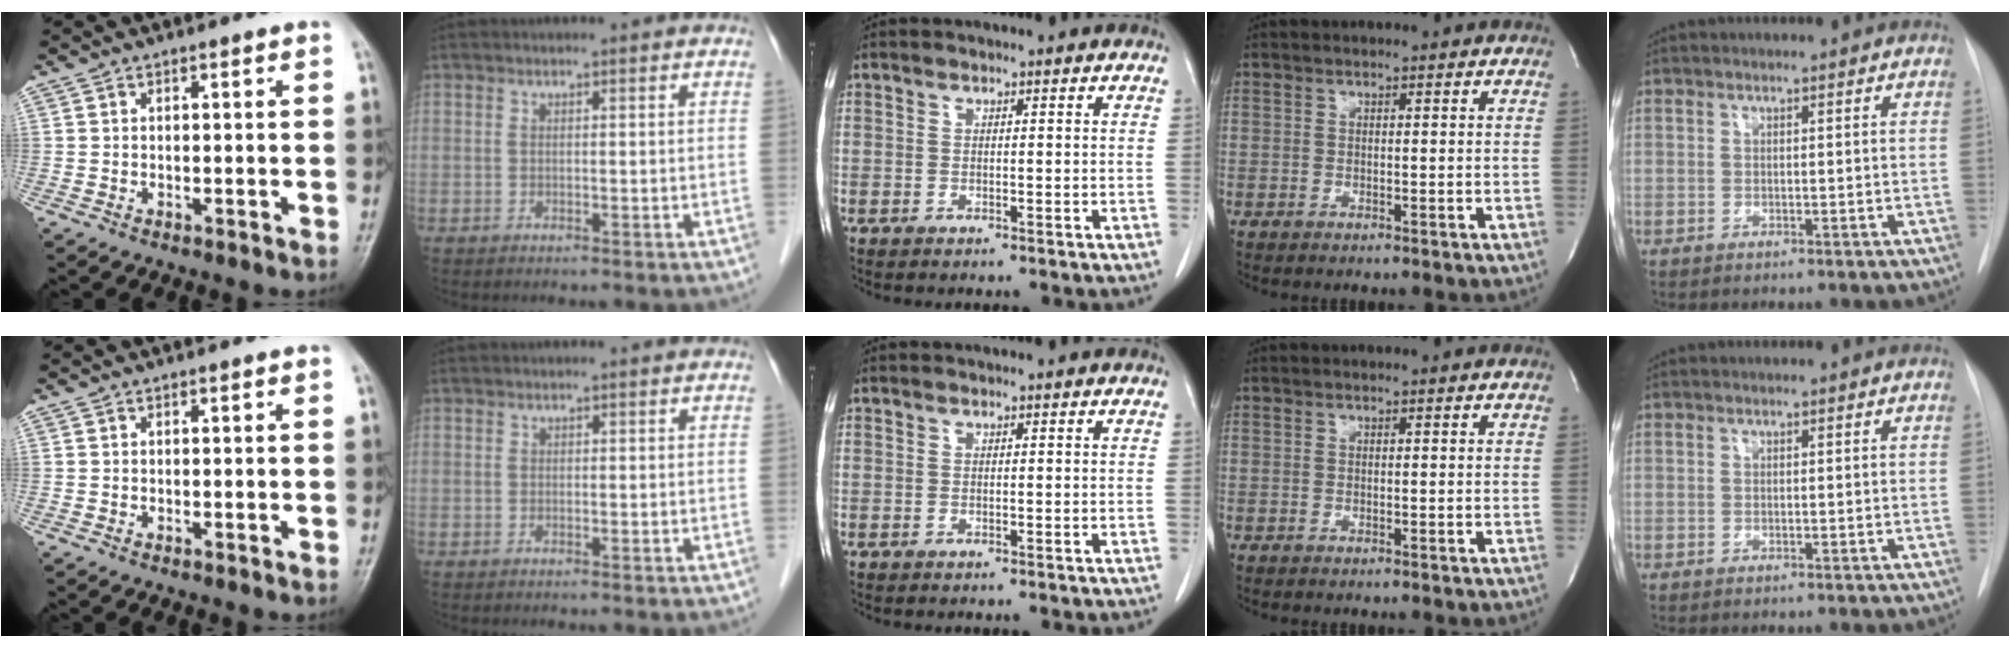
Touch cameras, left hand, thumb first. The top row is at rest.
{}